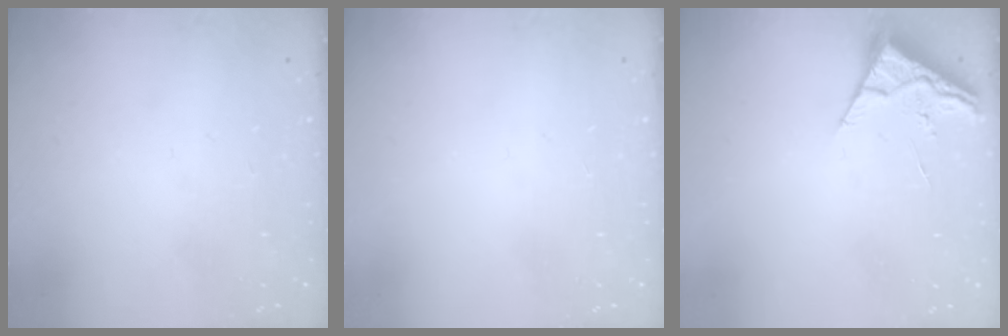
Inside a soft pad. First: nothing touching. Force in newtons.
{"total": 0.0}
{"total": 3.7, "press": 3.6, "slide": 0.5}